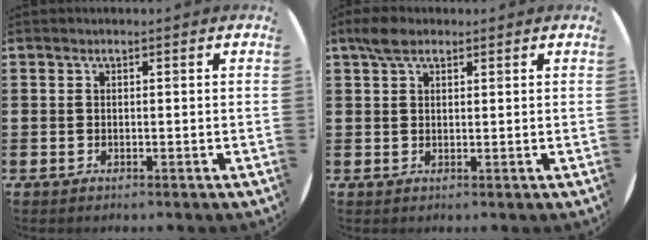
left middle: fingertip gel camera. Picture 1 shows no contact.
{"total": 3.0, "force": [2.1, 1.4, 1.5], "torque": [-0.027, 0.004, 0.038]}